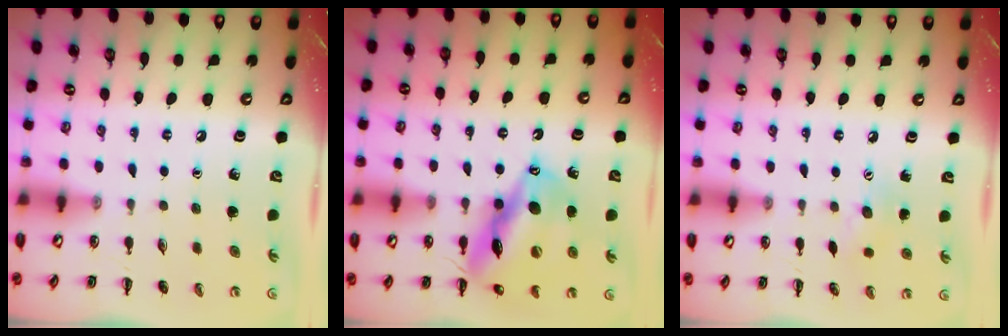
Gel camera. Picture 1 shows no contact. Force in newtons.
{"total": 16.2, "press": 15.8, "slide": 3.6}
{"total": 4.8, "press": 4.6, "slide": 1.1}